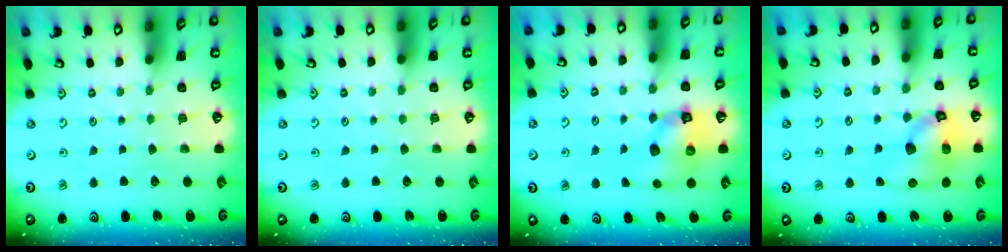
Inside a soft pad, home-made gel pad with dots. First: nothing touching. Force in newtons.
{"total": 0.0}
{"total": 9.8, "press": 9.7, "slide": 1.6}
{"total": 13.0, "press": 12.8, "slide": 2.3}